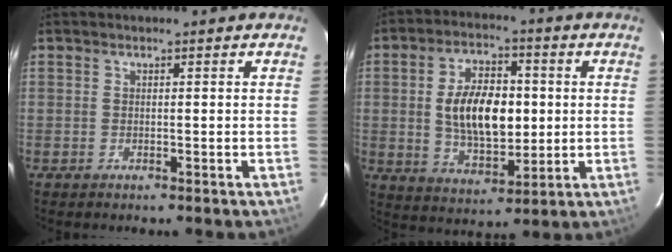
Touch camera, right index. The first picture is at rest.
{"total": 13.5, "force": [0.7, 7.2, 11.4], "torque": [-0.206, 0.010, 0.021]}